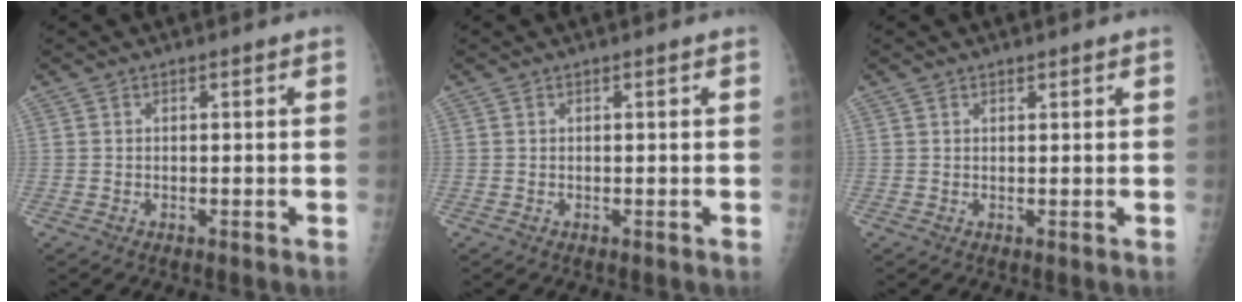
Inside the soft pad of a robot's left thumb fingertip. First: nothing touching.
{"total": 0.0}
{"total": 0.6, "force": [0.5, 0.3, 0.0], "torque": [0.003, -0.004, 0.006]}